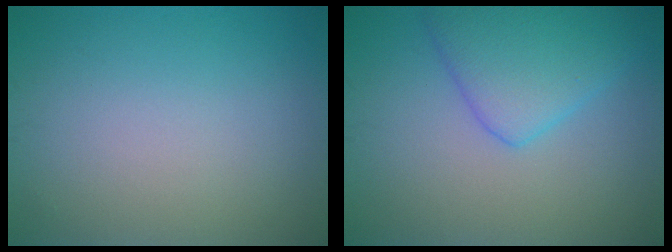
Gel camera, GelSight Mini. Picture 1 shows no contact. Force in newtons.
{"total": 4.9, "press": 4.9, "slide": 0.2}